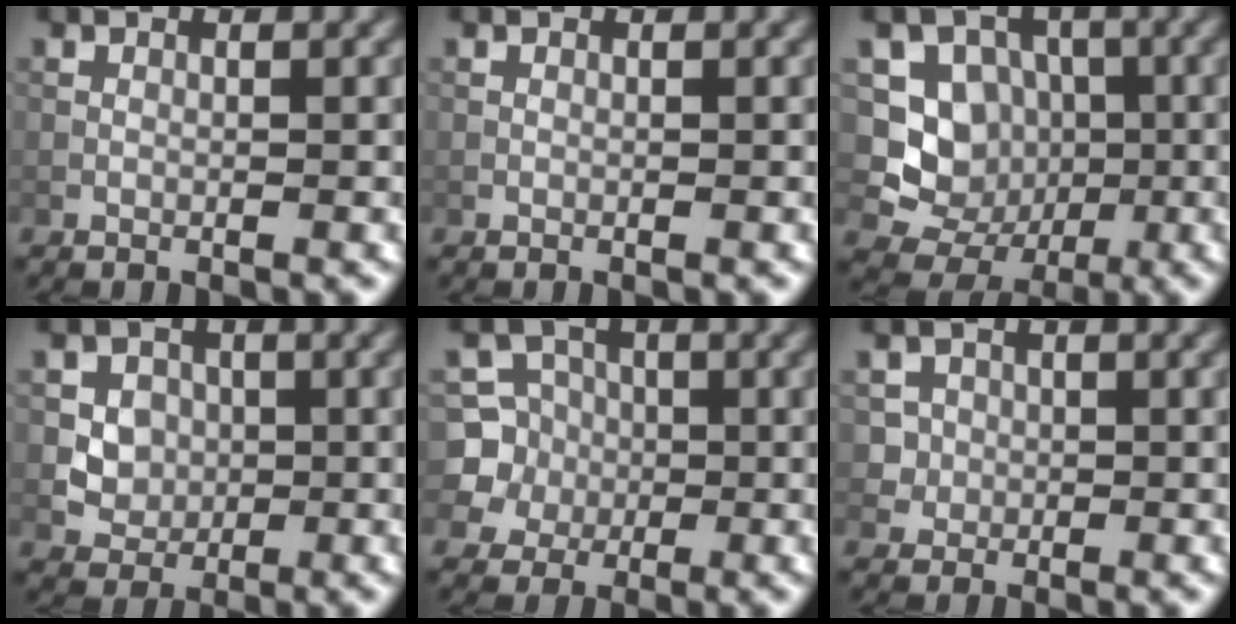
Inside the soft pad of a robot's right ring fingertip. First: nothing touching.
{"total": 0.0}
{"total": 6.1, "force": [-0.4, 5.6, 2.4], "torque": [-0.024, -0.010, -0.020]}
{"total": 3.4, "force": [0.5, 3.1, 1.3], "torque": [-0.023, -0.004, 0.018]}
{"total": 6.1, "force": [-0.1, 6.0, 1.1], "torque": [-0.016, 0.019, -0.006]}
{"total": 2.5, "force": [0.2, 2.4, 0.4], "torque": [-0.002, -0.002, 0.017]}